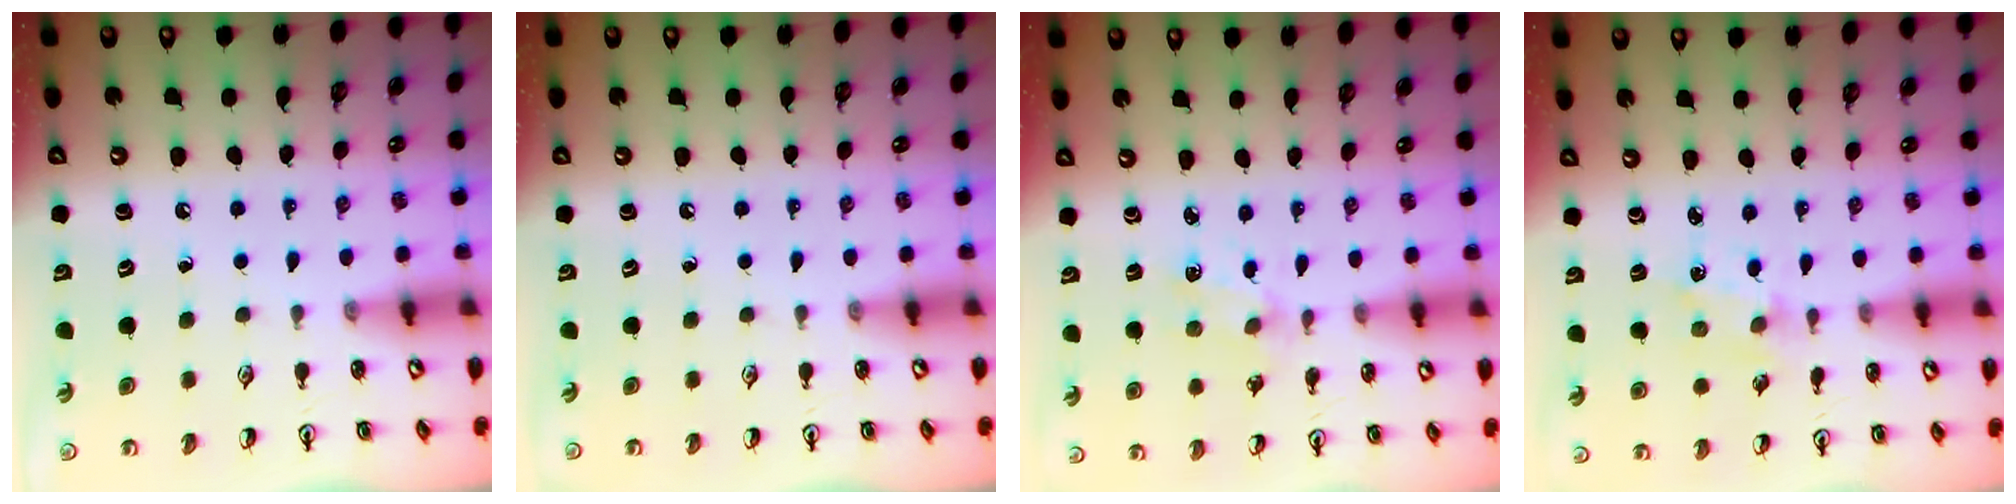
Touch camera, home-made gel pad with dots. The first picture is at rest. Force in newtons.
{"total": 0.0}
{"total": 2.0, "press": 2.0, "slide": 0.4}
{"total": 1.5, "press": 1.4, "slide": 0.1}